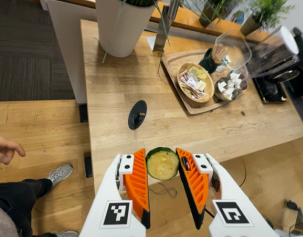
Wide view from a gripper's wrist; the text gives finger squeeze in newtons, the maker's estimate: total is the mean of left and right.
{"total": 6.1, "left": 5.7, "right": 6.4}